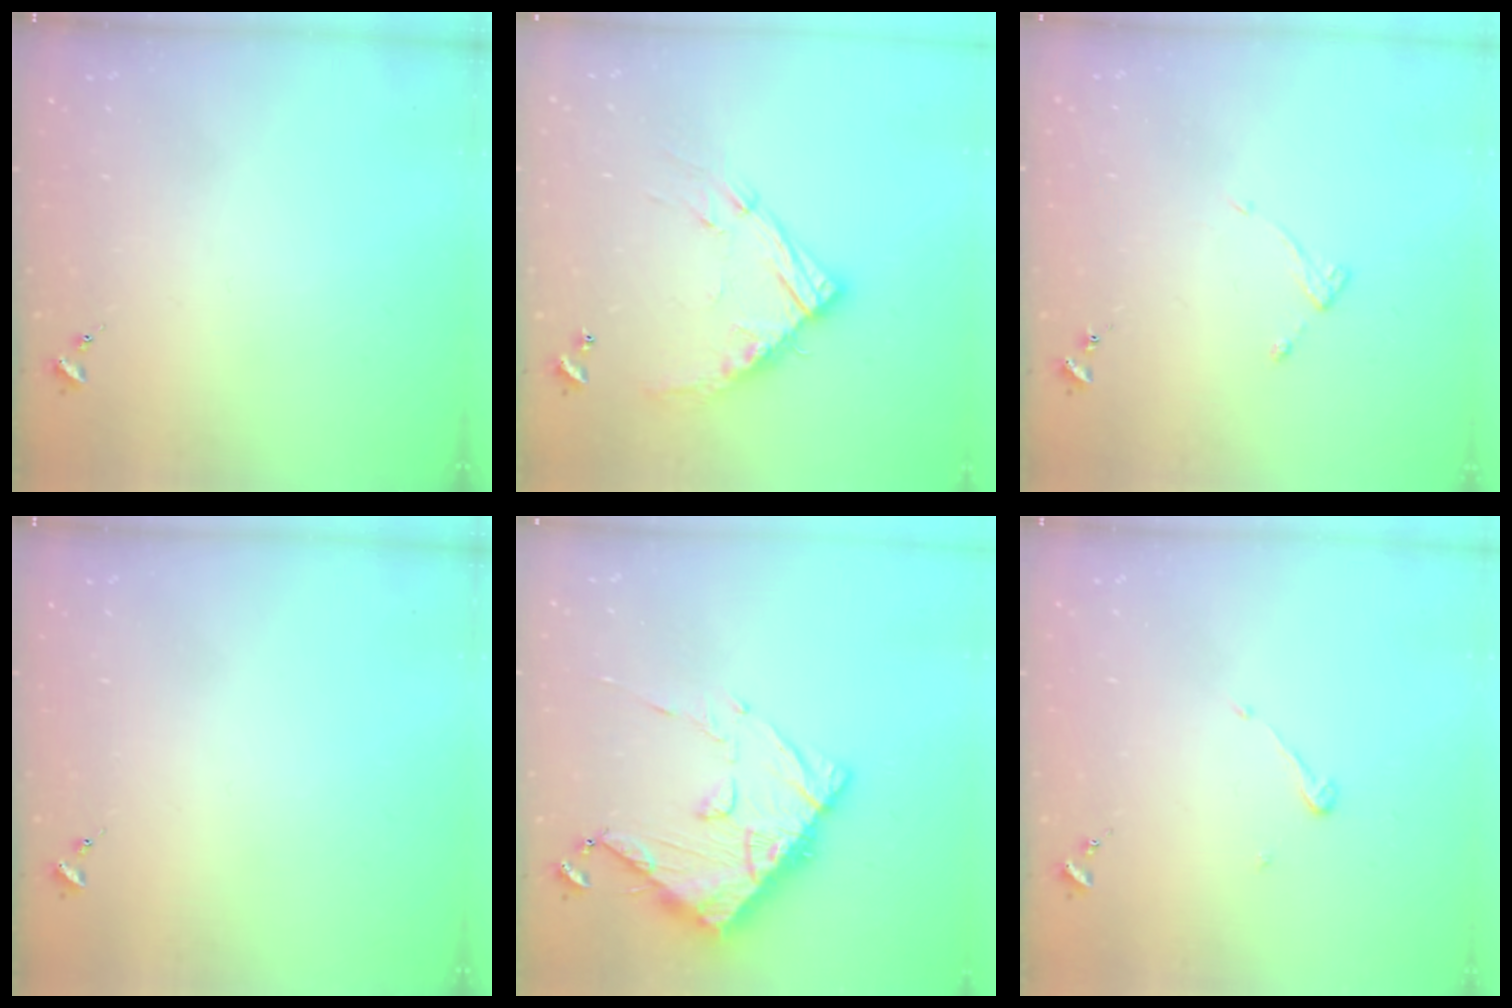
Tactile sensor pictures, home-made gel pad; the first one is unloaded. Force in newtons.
{"total": 13.8, "press": 13.8, "slide": 1.0}
{"total": 4.8, "press": 4.7, "slide": 0.5}
{"total": 0.0}
{"total": 14.1, "press": 14.0, "slide": 1.6}
{"total": 3.9, "press": 3.9, "slide": 0.3}